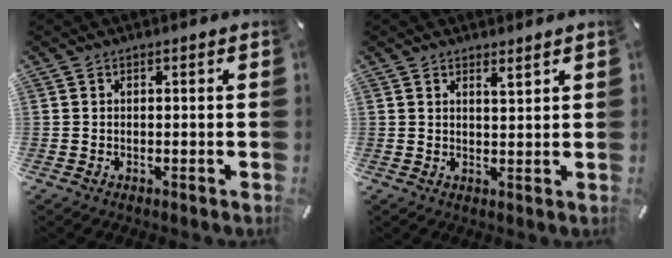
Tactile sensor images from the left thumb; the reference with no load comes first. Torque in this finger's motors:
{"motor_torque": [0.20, 0.16, 0.07, -0.22, 0.03]}